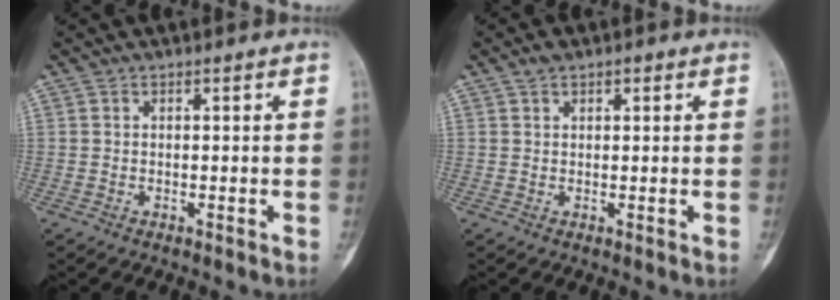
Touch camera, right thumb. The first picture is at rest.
{"total": 2.6, "force": [1.4, 1.5, 1.5], "torque": [-0.021, 0.003, 0.022]}